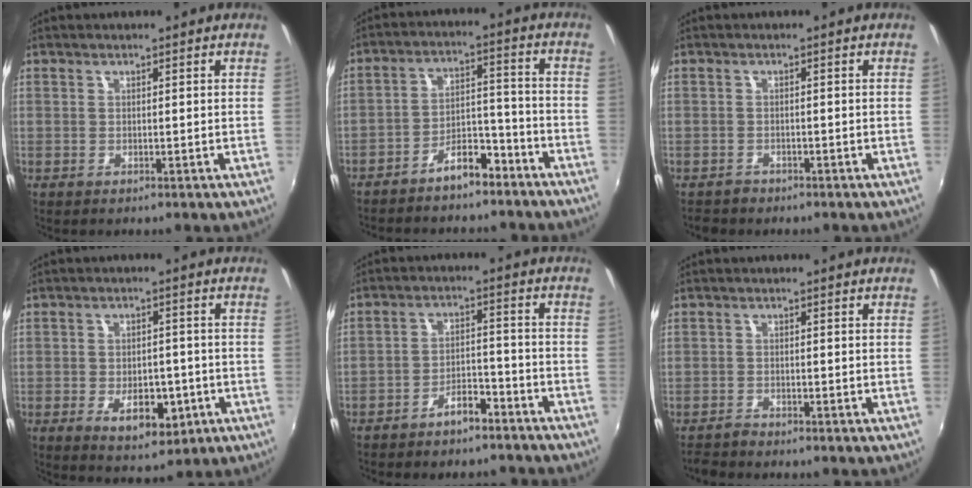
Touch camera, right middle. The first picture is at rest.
{"total": 9.7, "force": [-8.0, 3.9, 4.0], "torque": [-0.078, 0.042, -0.113]}
{"total": 2.2, "force": [-1.8, 1.2, 0.3], "torque": [-0.015, -0.003, -0.032]}
{"total": 8.4, "force": [-3.2, 4.8, 6.1], "torque": [-0.110, -0.005, -0.037]}
{"total": 7.4, "force": [-6.4, 2.6, 2.7], "torque": [-0.061, 0.025, -0.087]}
{"total": 2.5, "force": [-2.4, 0.4, 0.3], "torque": [-0.016, -0.010, -0.049]}